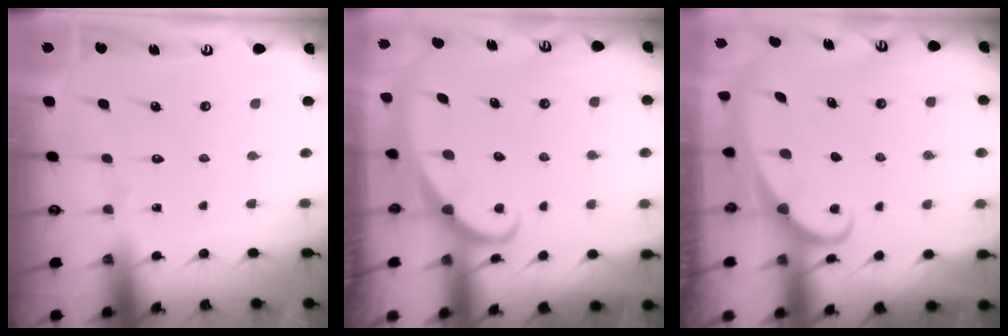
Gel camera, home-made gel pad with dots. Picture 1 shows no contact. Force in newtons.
{"total": 2.5, "press": 2.5, "slide": 0.2}
{"total": 2.4, "press": 2.4, "slide": 0.3}